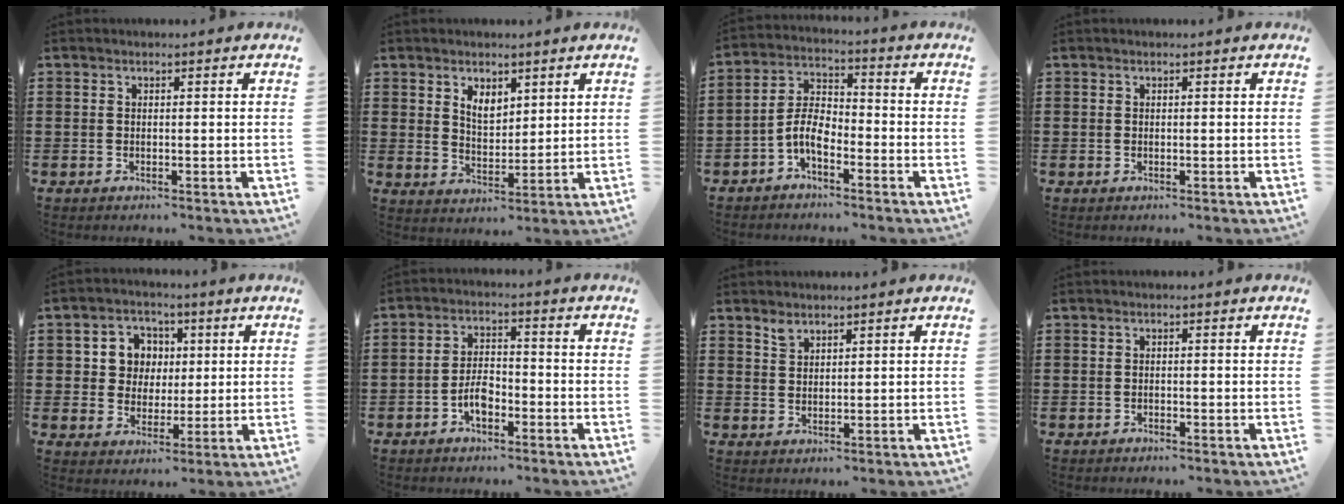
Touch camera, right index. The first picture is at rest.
{"total": 3.8, "force": [2.4, 2.3, 1.8], "torque": [-0.036, 0.005, 0.042]}
{"total": 5.8, "force": [-3.0, 2.8, 4.1], "torque": [-0.100, 0.007, -0.066]}
{"total": 0.0}
{"total": 6.0, "force": [1.0, 5.7, 1.8], "torque": [-0.062, 0.020, 0.016]}
{"total": 4.2, "force": [-2.2, 2.2, 2.9], "torque": [-0.064, 0.004, -0.045]}
{"total": 1.9, "force": [1.6, 0.8, 0.4], "torque": [-0.013, 0.000, 0.032]}
{"total": 0.5, "force": [-0.5, 0.1, 0.1], "torque": [-0.002, -0.002, -0.010]}